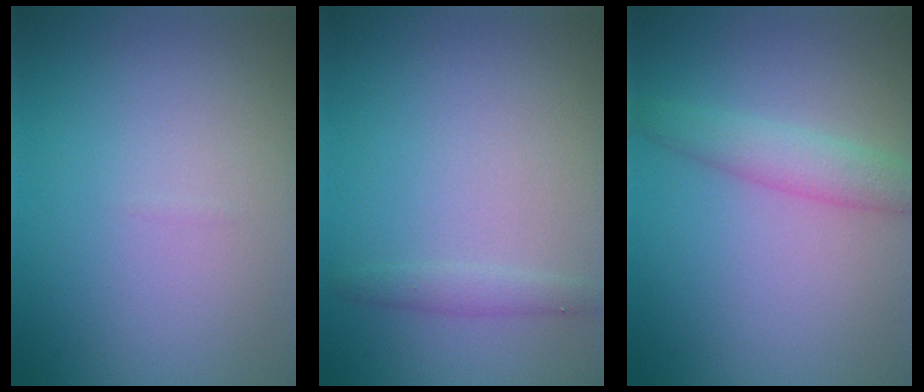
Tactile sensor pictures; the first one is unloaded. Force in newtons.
{"total": 1.3, "press": 1.3, "slide": 0.2}
{"total": 2.8, "press": 2.8, "slide": 0.1}